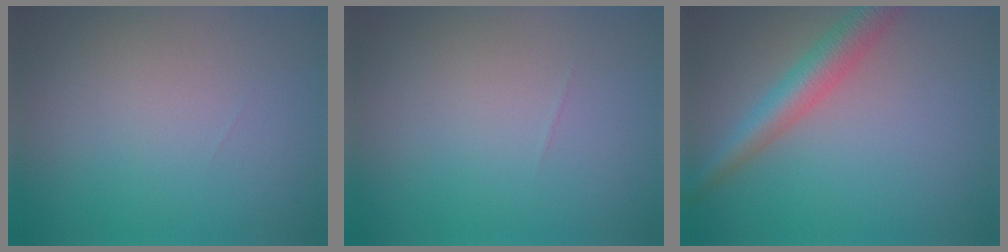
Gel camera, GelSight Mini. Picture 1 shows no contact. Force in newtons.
{"total": 0.0}
{"total": 4.0, "press": 4.0, "slide": 0.1}